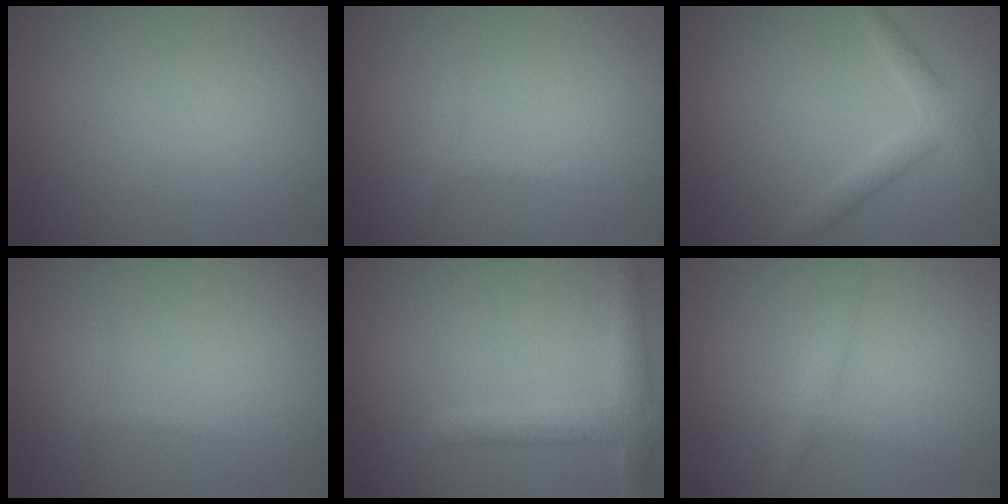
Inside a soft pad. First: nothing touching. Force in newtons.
{"total": 0.9, "press": 0.9, "slide": 0.1}
{"total": 2.4, "press": 2.4, "slide": 0.2}
{"total": 0.6, "press": 0.6, "slide": 0.1}
{"total": 3.0, "press": 3.0, "slide": 0.2}
{"total": 1.6, "press": 1.6, "slide": 0.0}